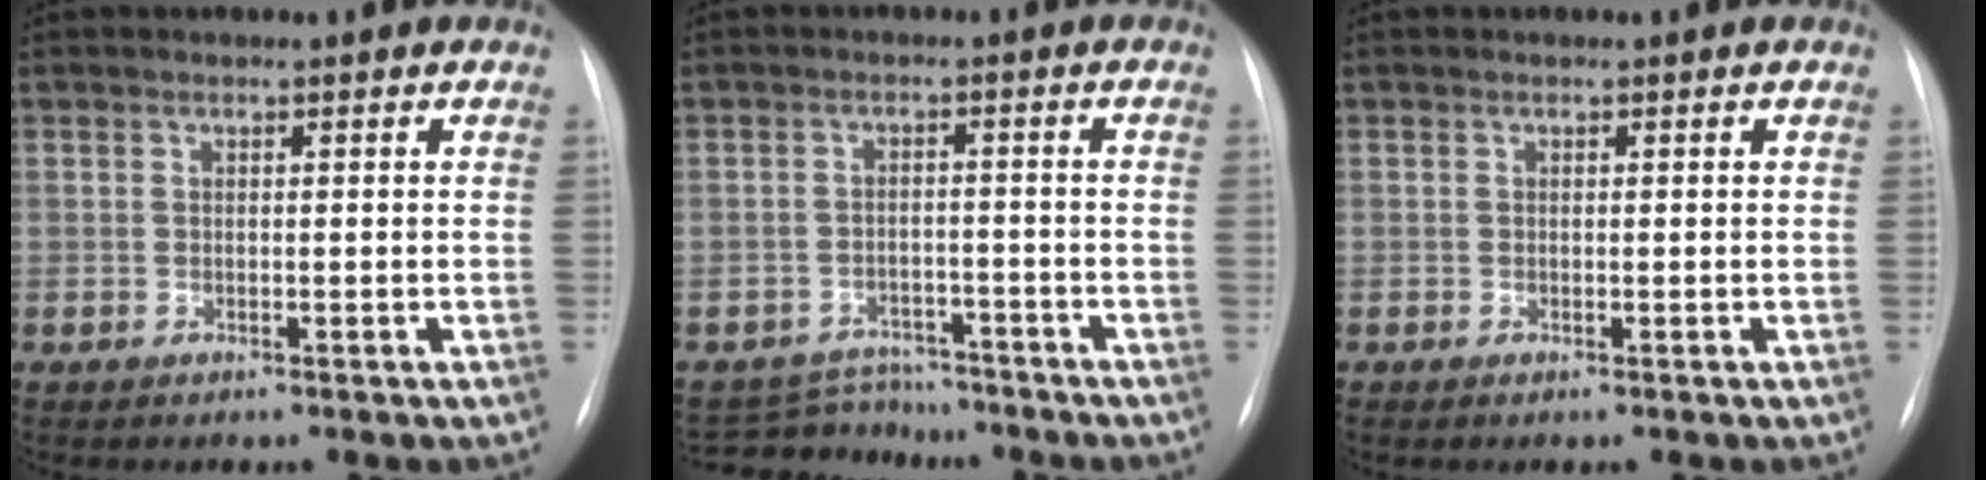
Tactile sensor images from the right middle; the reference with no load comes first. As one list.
[{"total": 6.9, "force": [-6.3, 2.7, -0.6], "torque": [0.013, 0.016, -0.093]}, {"total": 0.0}]